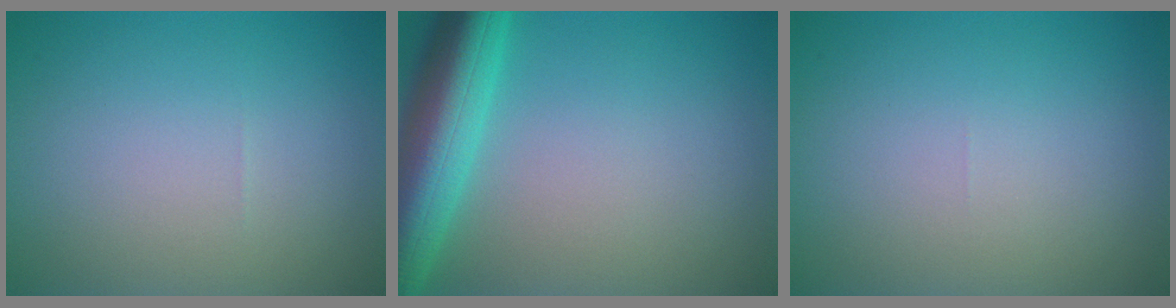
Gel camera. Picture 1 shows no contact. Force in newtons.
{"total": 8.4, "press": 8.4, "slide": 0.4}
{"total": 0.0}